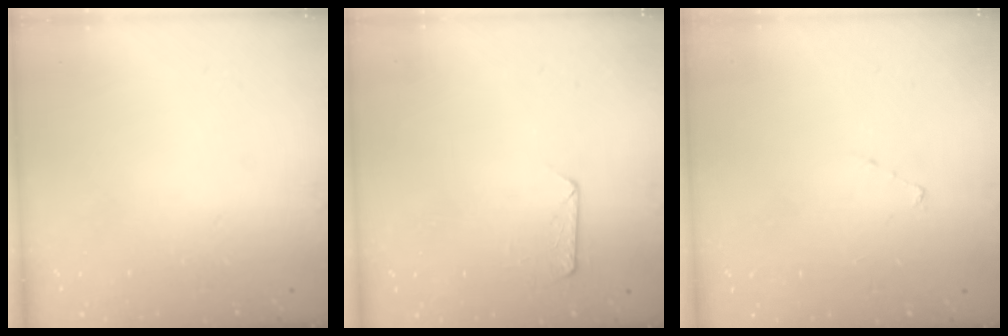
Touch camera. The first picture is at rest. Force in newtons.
{"total": 6.2, "press": 6.2, "slide": 0.5}
{"total": 3.2, "press": 3.2, "slide": 0.3}